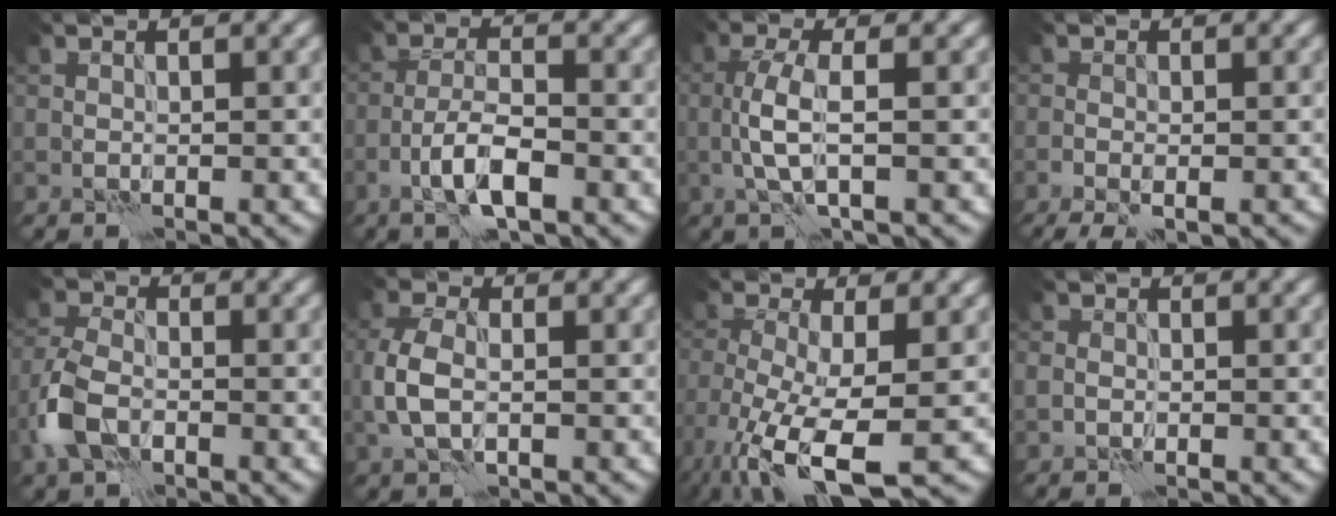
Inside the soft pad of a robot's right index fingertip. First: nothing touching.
{"total": 4.3, "force": [-2.2, 1.2, 3.6], "torque": [-0.066, 0.006, -0.044]}
{"total": 3.6, "force": [-0.3, 0.8, 3.5], "torque": [-0.076, 0.002, -0.009]}
{"total": 2.9, "force": [-1.7, 0.9, 2.1], "torque": [-0.040, -0.003, -0.027]}
{"total": 4.6, "force": [-2.0, 2.8, 3.1], "torque": [-0.076, 0.000, -0.050]}
{"total": 4.1, "force": [-0.3, 2.5, 3.3], "torque": [-0.081, 0.002, -0.008]}
{"total": 10.2, "force": [-4.7, 3.9, 8.3], "torque": [-0.169, -0.027, -0.083]}
{"total": 1.3, "force": [-0.2, 1.1, 0.5], "torque": [-0.005, -0.003, -0.004]}